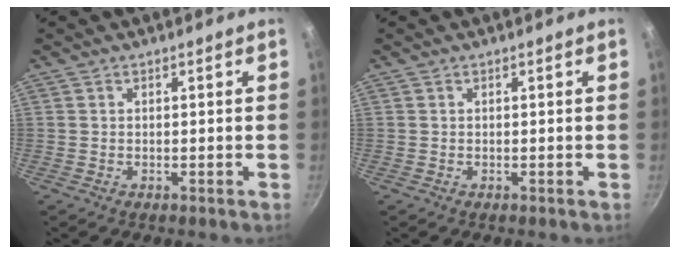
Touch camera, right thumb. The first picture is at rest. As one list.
[{"total": 0.0}]